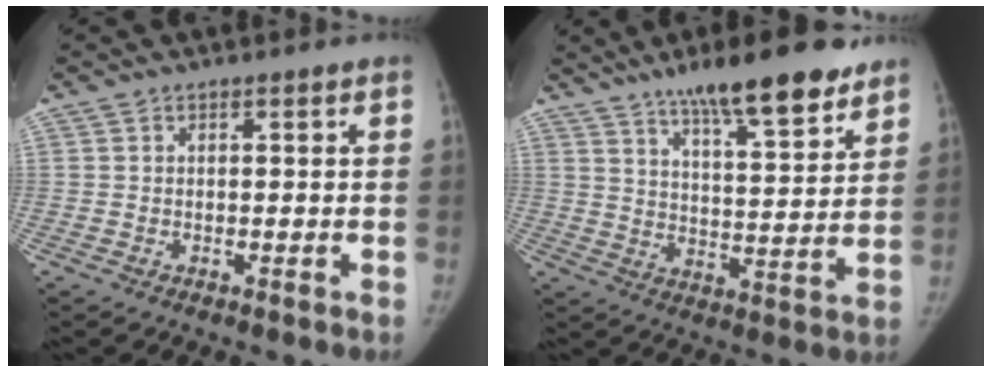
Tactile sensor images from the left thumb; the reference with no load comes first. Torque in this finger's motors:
{"motor_torque": [0.13, 0.06, 0.55, -0.49, 0.07]}